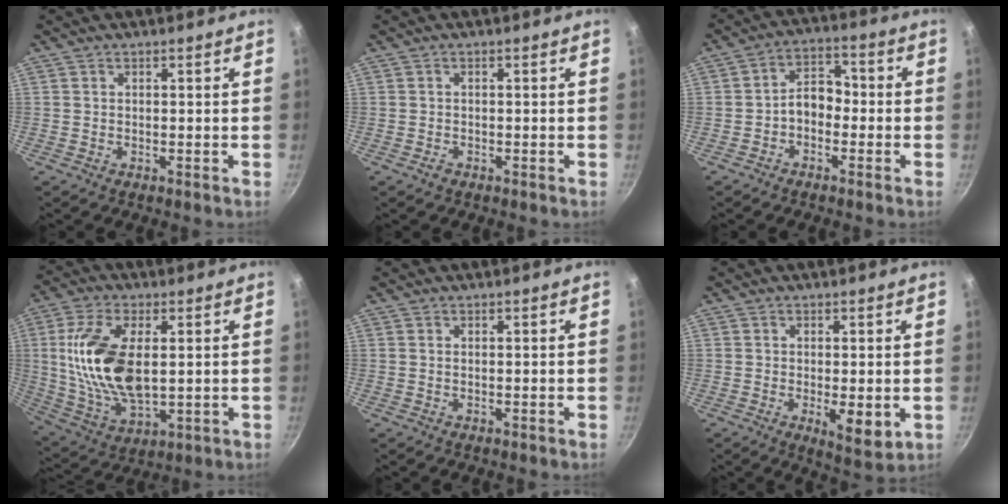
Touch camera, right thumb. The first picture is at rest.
{"total": 0.8, "force": [-0.6, 0.5, 0.2], "torque": [-0.003, 0.001, -0.012]}
{"total": 6.5, "force": [-1.5, 4.5, 4.4], "torque": [-0.051, 0.032, -0.039]}
{"total": 17.5, "force": [2.0, 8.8, 15.0], "torque": [-0.301, -0.012, 0.045]}
{"total": 0.0}
{"total": 6.0, "force": [-1.2, 2.2, 5.4], "torque": [-0.080, -0.017, -0.013]}